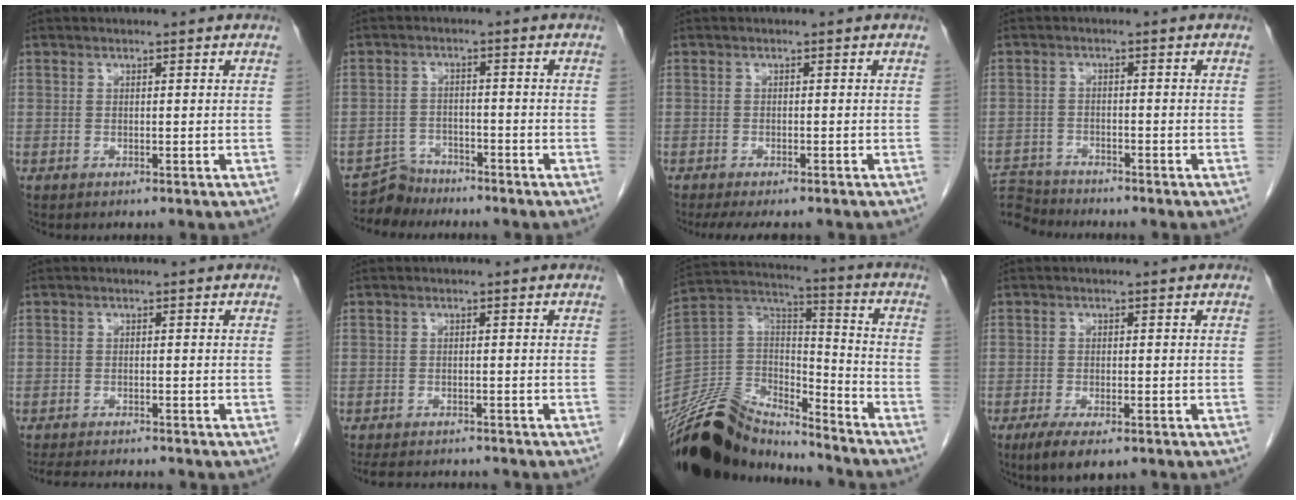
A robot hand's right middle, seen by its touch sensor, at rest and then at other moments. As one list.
[{"total": 4.1, "force": [-3.8, 1.4, -1.0], "torque": [0.018, 0.001, -0.068]}, {"total": 6.8, "force": [-5.7, 1.8, 3.2], "torque": [-0.042, -0.010, -0.083]}, {"total": 6.9, "force": [-6.8, 1.3, -0.2], "torque": [-0.002, 0.004, -0.128]}, {"total": 6.7, "force": [-6.3, 0.7, 2.3], "torque": [-0.034, -0.012, -0.097]}, {"total": 7.8, "force": [-7.2, 1.8, 2.4], "torque": [-0.037, -0.006, -0.102]}, {"total": 18.3, "force": [-16.8, 5.2, 5.3], "torque": [-0.096, 0.042, -0.297]}, {"total": 5.7, "force": [-3.9, 1.6, 3.8], "torque": [-0.067, -0.012, -0.060]}]